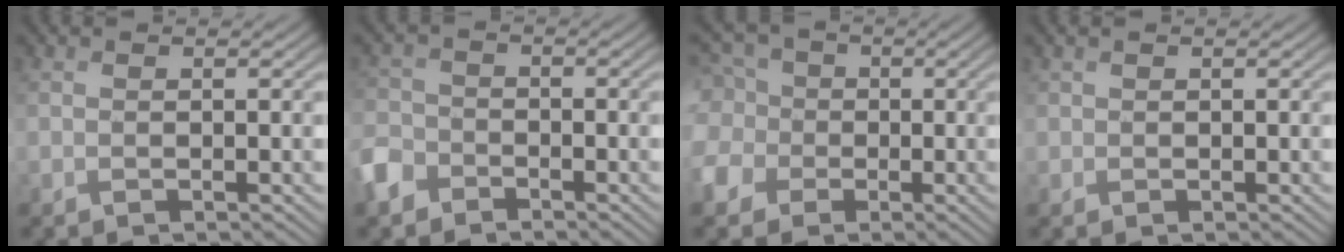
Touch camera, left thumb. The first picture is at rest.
{"total": 4.5, "force": [-3.1, 3.0, 1.4], "torque": [-0.043, -0.002, -0.076]}
{"total": 8.3, "force": [-1.1, 7.4, 3.6], "torque": [-0.132, -0.001, -0.034]}
{"total": 1.0, "force": [0.5, 0.9, 0.0], "torque": [-0.001, -0.001, 0.008]}